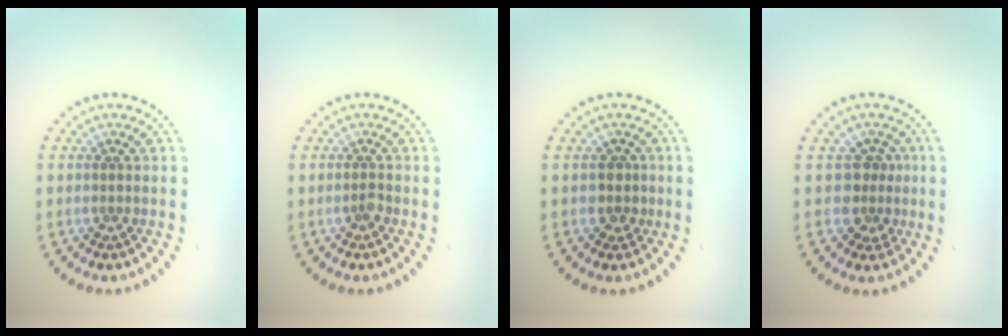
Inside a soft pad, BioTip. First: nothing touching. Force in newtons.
{"total": 0.7, "press": 0.4, "slide": 0.6}
{"total": 1.5, "press": 1.3, "slide": 0.8}
{"total": 2.5, "press": 1.9, "slide": 1.7}